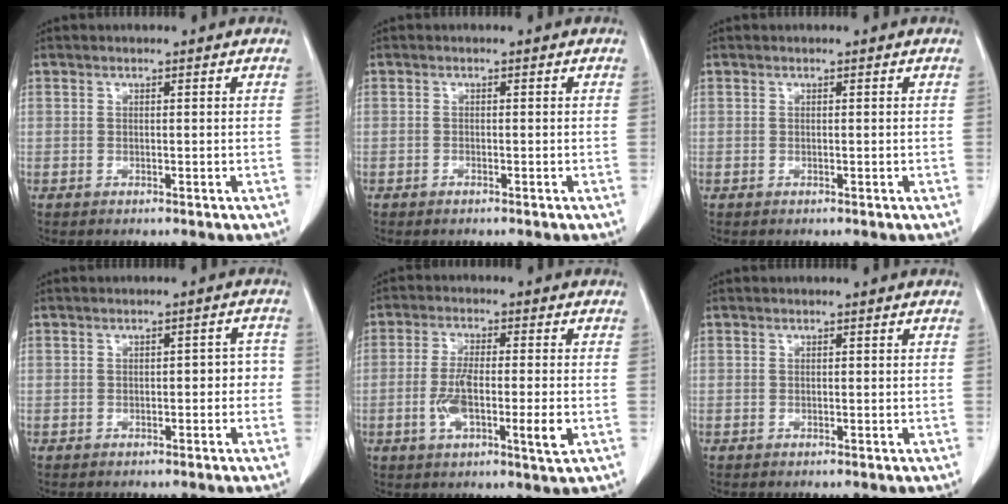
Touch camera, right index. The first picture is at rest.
{"total": 0.6, "force": [-0.5, 0.2, 0.2], "torque": [-0.009, -0.001, -0.007]}
{"total": 0.0}
{"total": 2.8, "force": [-0.6, 1.5, 2.3], "torque": [-0.022, 0.019, -0.005]}
{"total": 8.5, "force": [-2.0, 1.3, 8.1], "torque": [-0.144, -0.004, -0.033]}
{"total": 0.0}